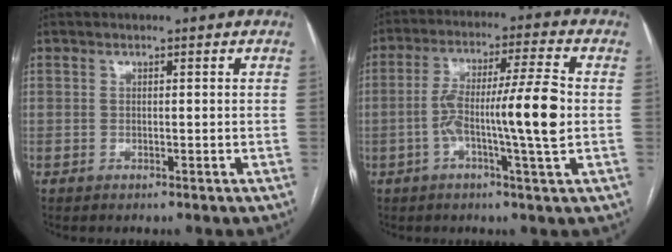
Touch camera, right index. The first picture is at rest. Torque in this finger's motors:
{"motor_torque": [0.35, -0.01, 0.44, 0.16]}